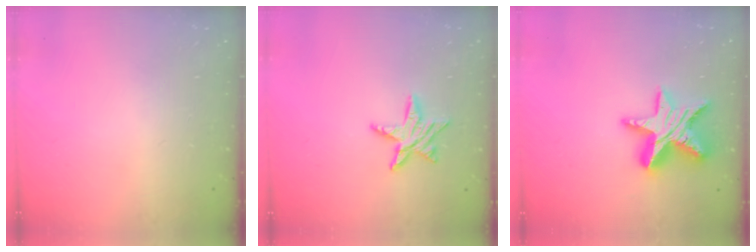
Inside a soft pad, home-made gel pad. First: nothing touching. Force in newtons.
{"total": 9.3, "press": 9.2, "slide": 0.5}
{"total": 16.5, "press": 16.4, "slide": 1.2}